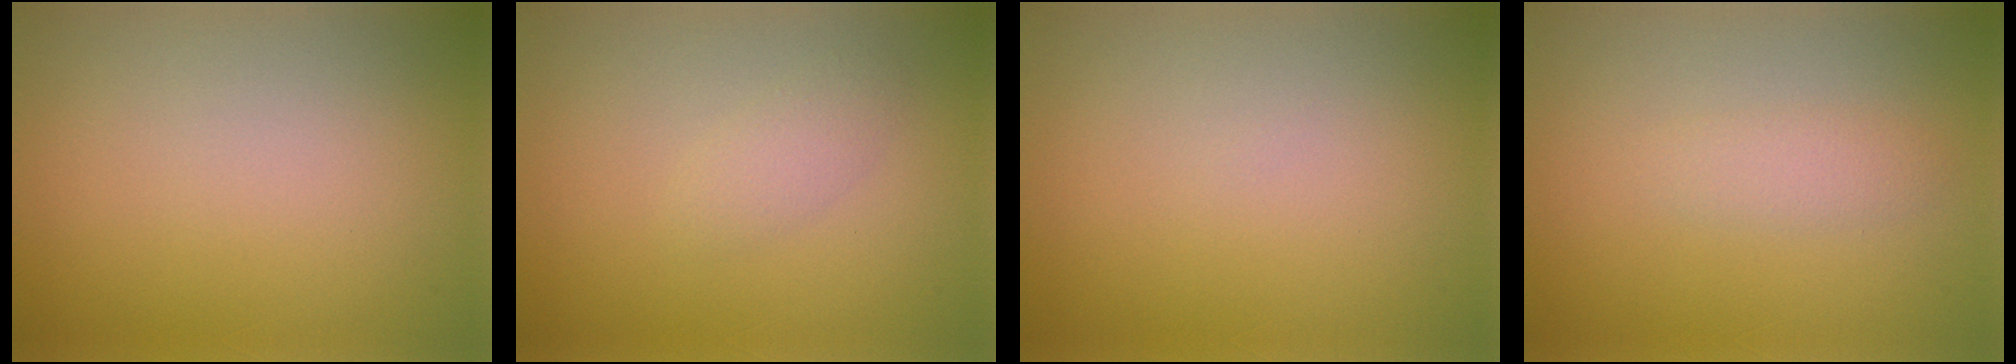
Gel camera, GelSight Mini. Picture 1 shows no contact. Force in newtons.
{"total": 1.3, "press": 1.3, "slide": 0.1}
{"total": 0.0}
{"total": 1.4, "press": 1.4, "slide": 0.1}